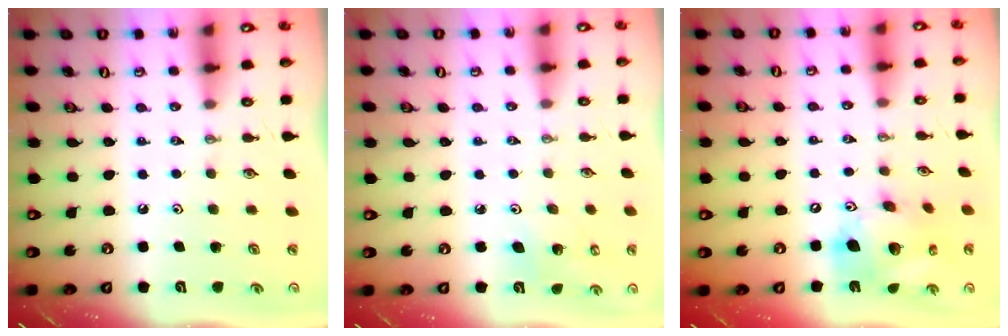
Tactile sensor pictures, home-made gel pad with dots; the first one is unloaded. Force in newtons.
{"total": 5.6, "press": 5.6, "slide": 0.9}
{"total": 16.6, "press": 16.4, "slide": 2.7}